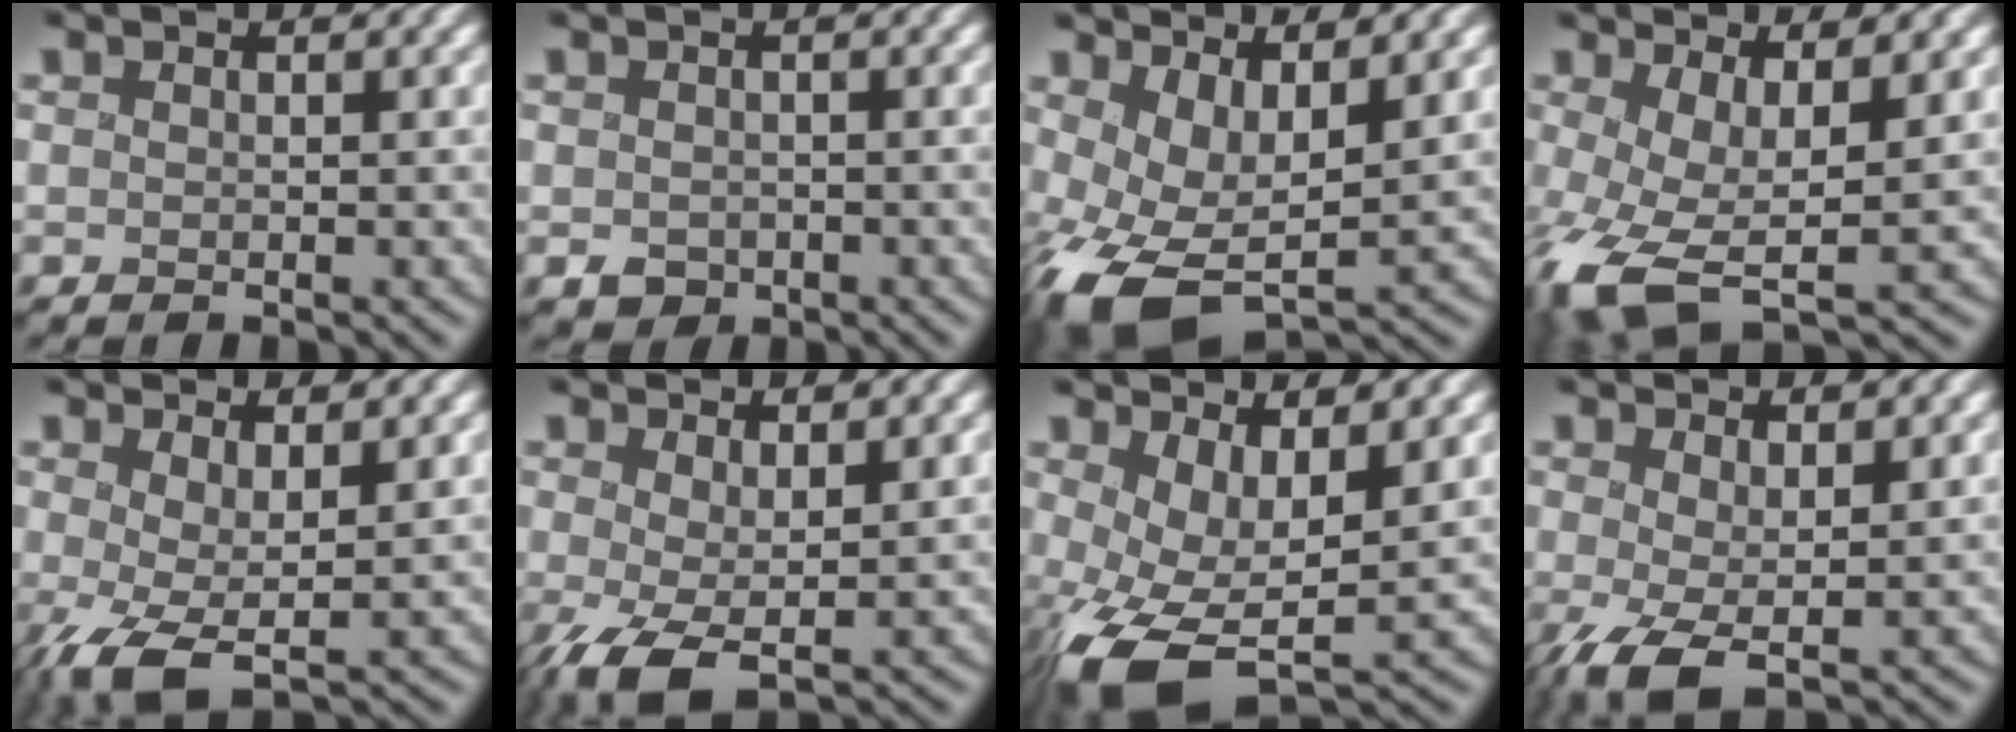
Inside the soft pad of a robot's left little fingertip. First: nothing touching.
{"total": 1.3, "force": [-0.5, 1.1, 0.4], "torque": [-0.007, -0.003, -0.008]}
{"total": 9.7, "force": [-1.5, 5.6, 7.8], "torque": [-0.162, -0.037, -0.014]}
{"total": 8.5, "force": [-2.0, 4.1, 7.2], "torque": [-0.154, -0.023, -0.034]}
{"total": 4.9, "force": [-0.6, 2.1, 4.4], "torque": [-0.086, -0.004, -0.016]}
{"total": 4.8, "force": [-0.7, 2.0, 4.3], "torque": [-0.086, -0.004, -0.016]}
{"total": 9.3, "force": [-2.0, 4.9, 7.7], "torque": [-0.160, -0.032, -0.023]}
{"total": 4.4, "force": [-0.7, 1.7, 3.9], "torque": [-0.079, -0.004, -0.018]}